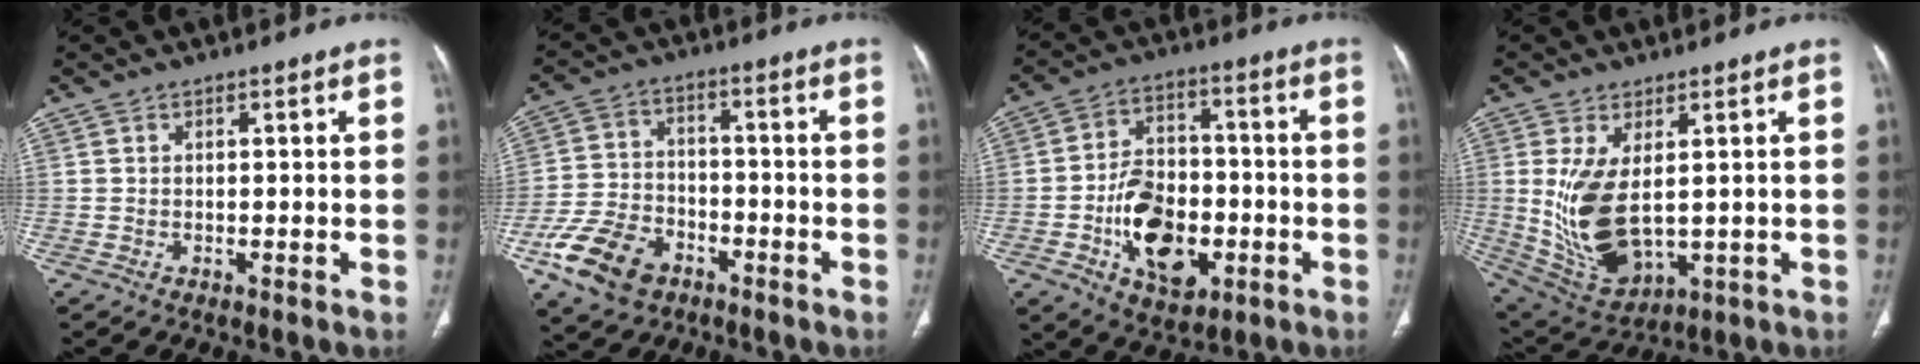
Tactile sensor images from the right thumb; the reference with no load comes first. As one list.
[{"total": 12.4, "force": [-6.6, 8.3, 6.6], "torque": [-0.116, 0.029, -0.117]}, {"total": 15.2, "force": [-4.3, 9.9, 10.7], "torque": [-0.142, 0.025, -0.066]}, {"total": 13.0, "force": [0.8, 6.9, 11.0], "torque": [-0.208, -0.015, 0.044]}]